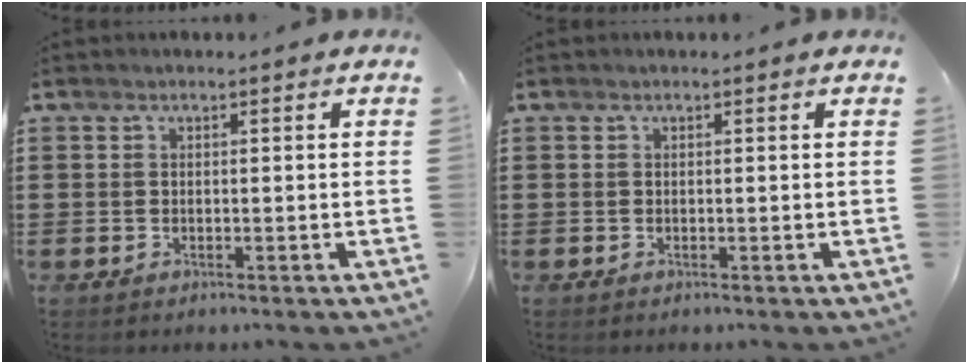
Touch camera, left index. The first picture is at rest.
{"total": 0.0}